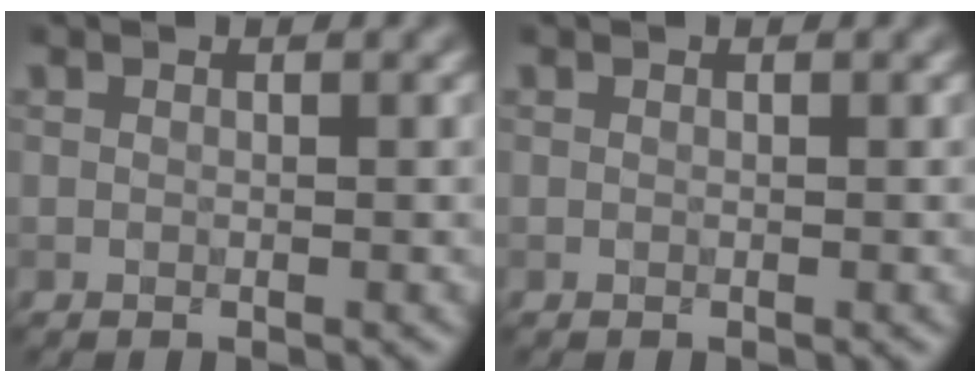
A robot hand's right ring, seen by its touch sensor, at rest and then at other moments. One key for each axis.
{"total": 0.0}